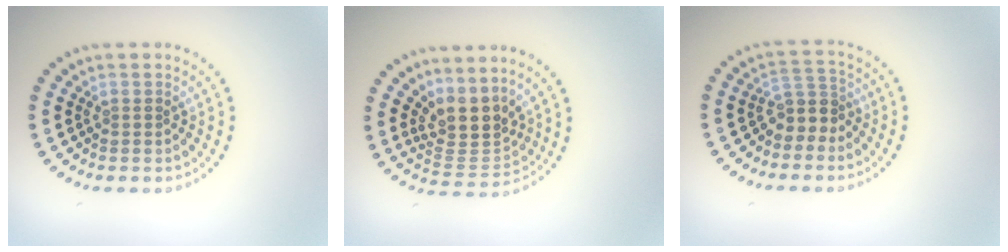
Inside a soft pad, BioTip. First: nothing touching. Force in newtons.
{"total": 3.9, "press": 2.9, "slide": 2.6}
{"total": 2.7, "press": 2.1, "slide": 1.8}